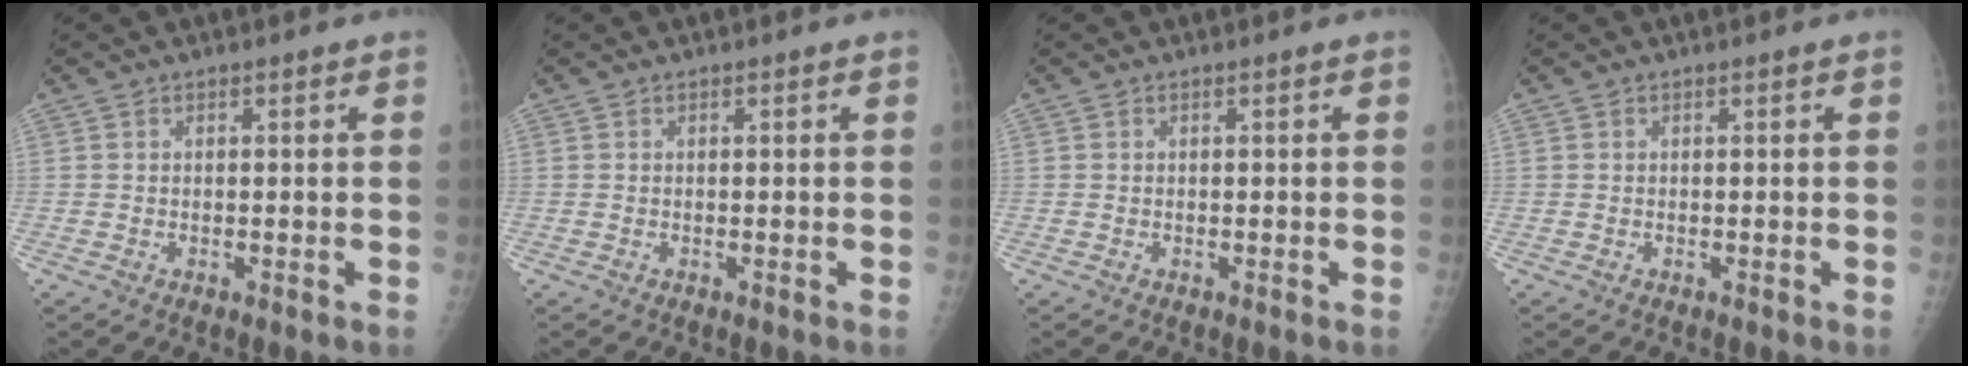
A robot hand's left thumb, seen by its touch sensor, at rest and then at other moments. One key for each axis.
{"total": 0.0}
{"total": 0.0}
{"total": 0.0}